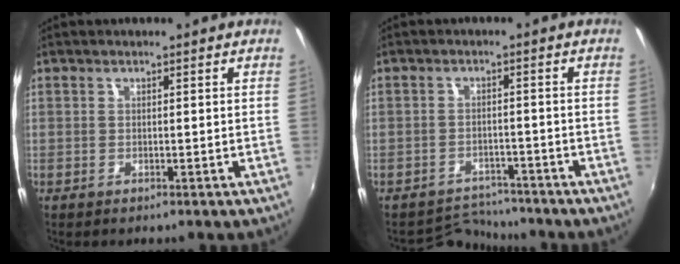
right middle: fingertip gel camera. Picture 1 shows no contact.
{"total": 5.3, "force": [-5.1, 1.1, -0.8], "torque": [-0.002, 0.003, -0.084]}